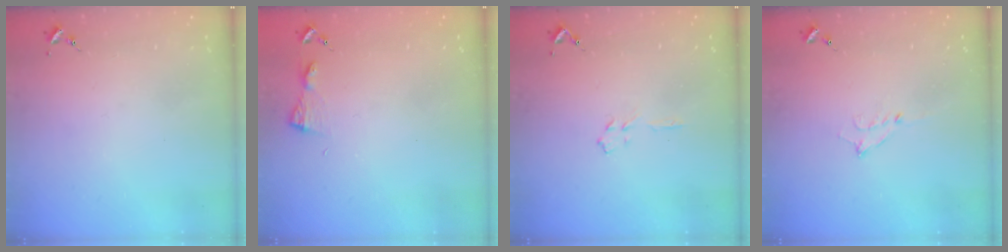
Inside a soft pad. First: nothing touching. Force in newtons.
{"total": 4.2, "press": 4.2, "slide": 0.5}
{"total": 3.2, "press": 3.1, "slide": 0.4}
{"total": 5.2, "press": 5.2, "slide": 0.3}